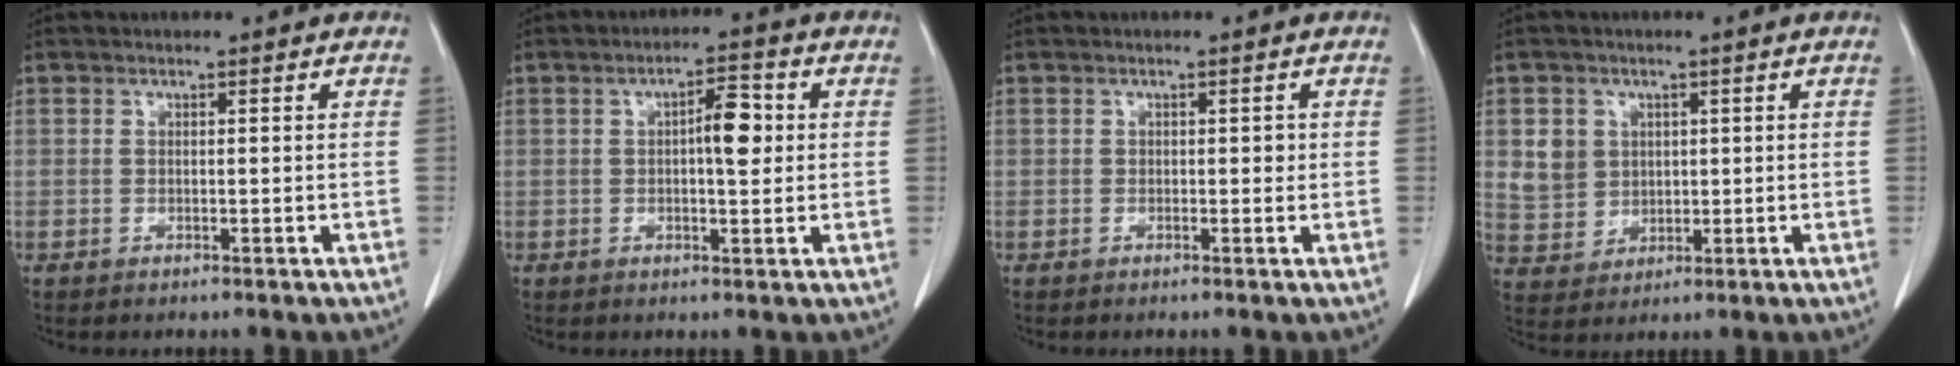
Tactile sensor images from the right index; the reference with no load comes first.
{"total": 5.2, "force": [0.6, 1.5, 4.9], "torque": [-0.076, 0.009, 0.007]}
{"total": 1.0, "force": [0.1, 0.6, 0.8], "torque": [-0.008, 0.006, 0.000]}
{"total": 5.8, "force": [1.8, 5.4, 1.4], "torque": [-0.031, 0.014, 0.044]}